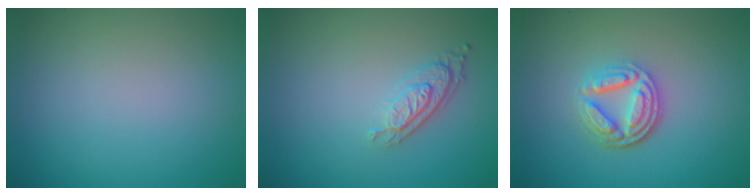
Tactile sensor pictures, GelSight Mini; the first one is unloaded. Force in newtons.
{"total": 2.9, "press": 2.2, "slide": 1.9}
{"total": 4.5, "press": 3.4, "slide": 2.9}